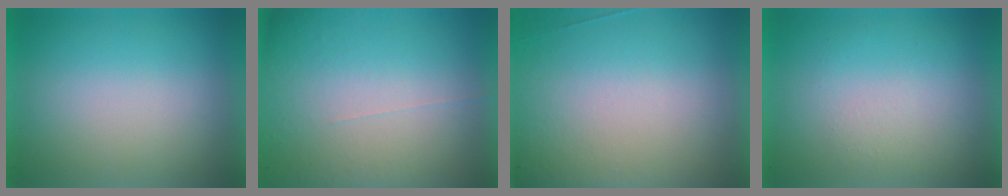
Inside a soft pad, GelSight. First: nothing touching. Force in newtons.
{"total": 5.6}
{"total": 4.5}
{"total": 1.1}